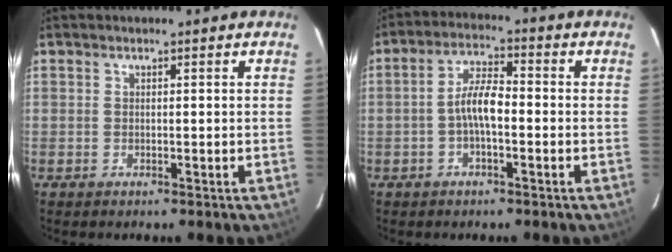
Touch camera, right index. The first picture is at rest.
{"total": 5.6, "force": [-1.4, 1.8, 5.1], "torque": [-0.101, 0.015, -0.026]}